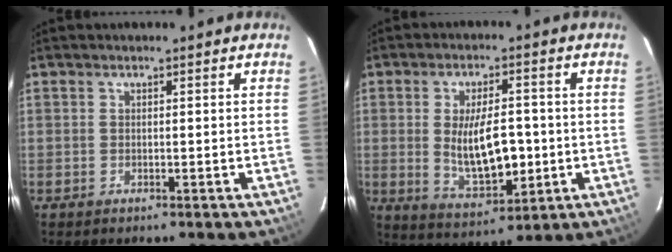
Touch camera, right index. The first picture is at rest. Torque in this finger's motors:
{"motor_torque": [0.46, -0.16, 0.32, 0.15]}